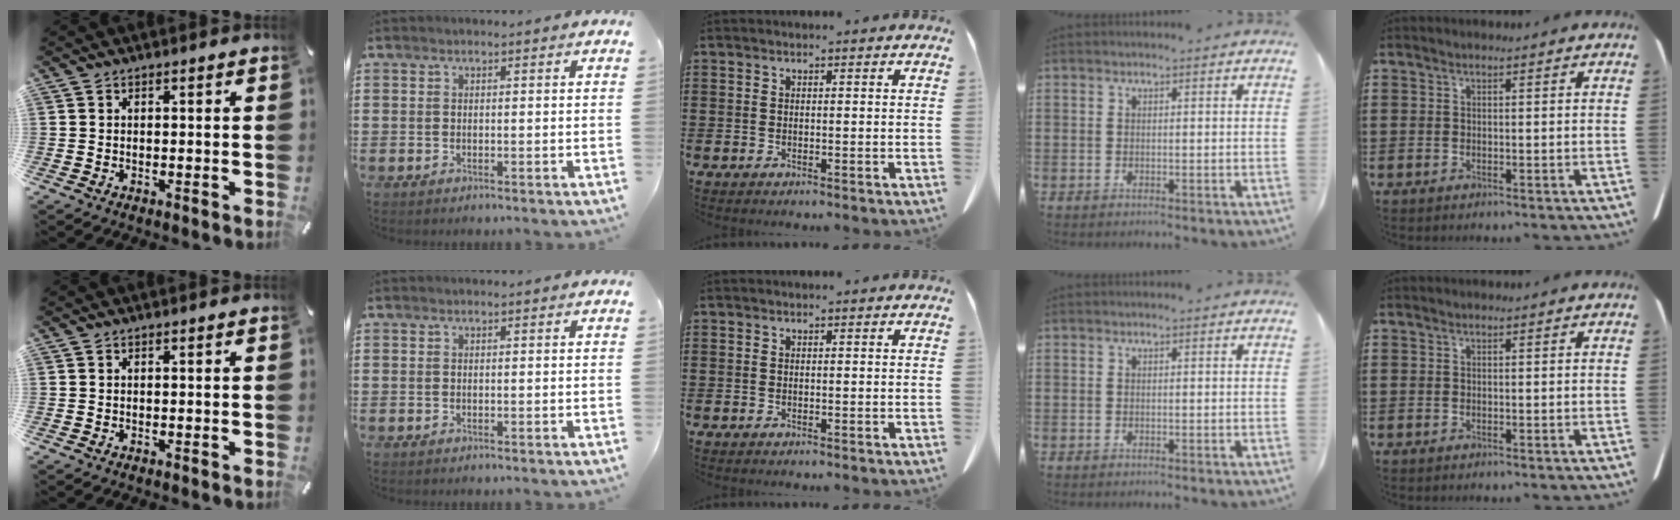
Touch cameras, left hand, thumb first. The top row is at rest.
{}